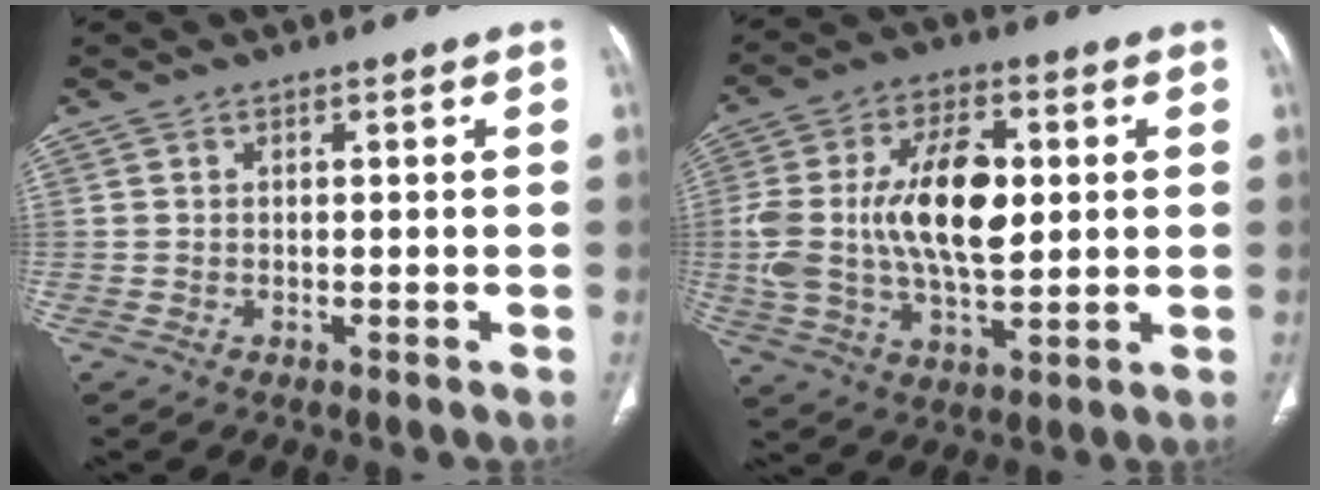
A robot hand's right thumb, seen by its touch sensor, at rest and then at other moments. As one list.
[{"total": 17.2, "force": [1.8, 8.8, 14.7], "torque": [-0.264, 0.003, 0.034]}]